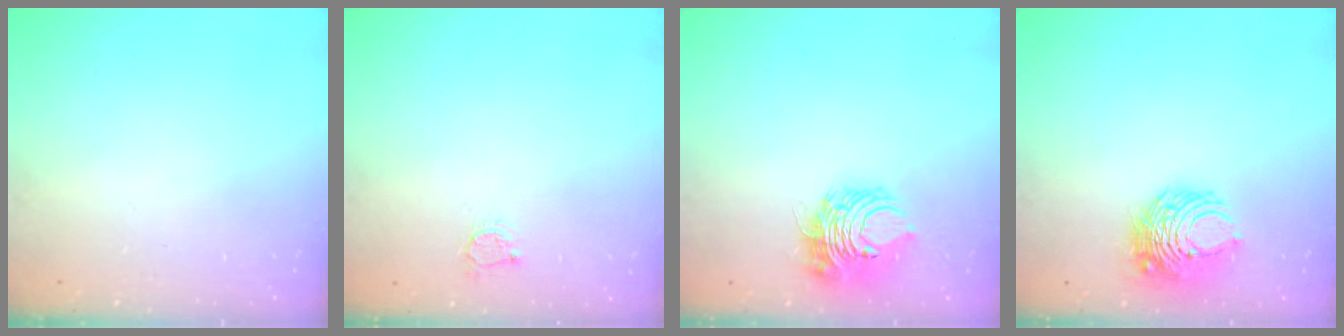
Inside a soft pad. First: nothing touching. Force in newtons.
{"total": 3.0, "press": 3.0, "slide": 0.4}
{"total": 8.7, "press": 8.7, "slide": 0.4}
{"total": 8.4, "press": 8.4, "slide": 0.5}